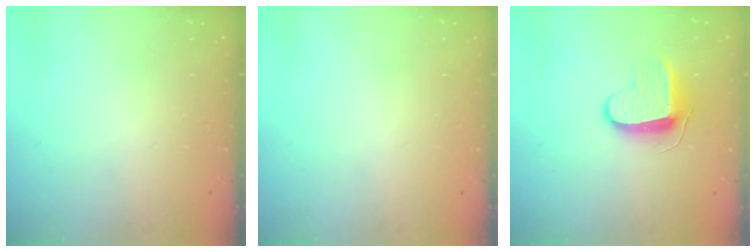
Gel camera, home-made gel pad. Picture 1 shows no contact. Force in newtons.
{"total": 0.0}
{"total": 8.9, "press": 8.9, "slide": 0.8}